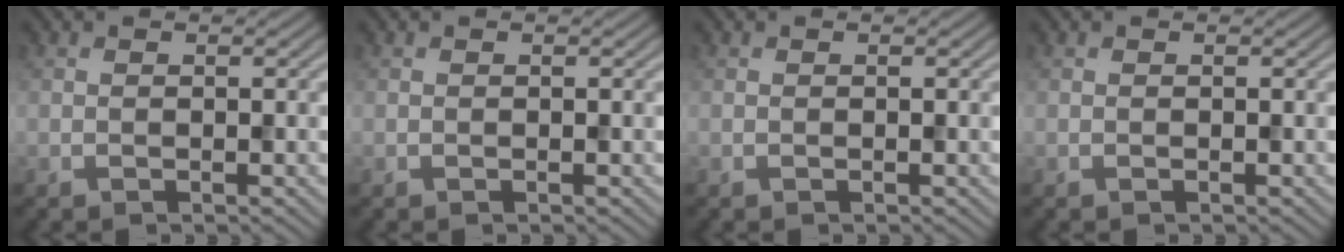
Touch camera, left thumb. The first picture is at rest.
{"total": 0.0}
{"total": 0.0}
{"total": 0.0}